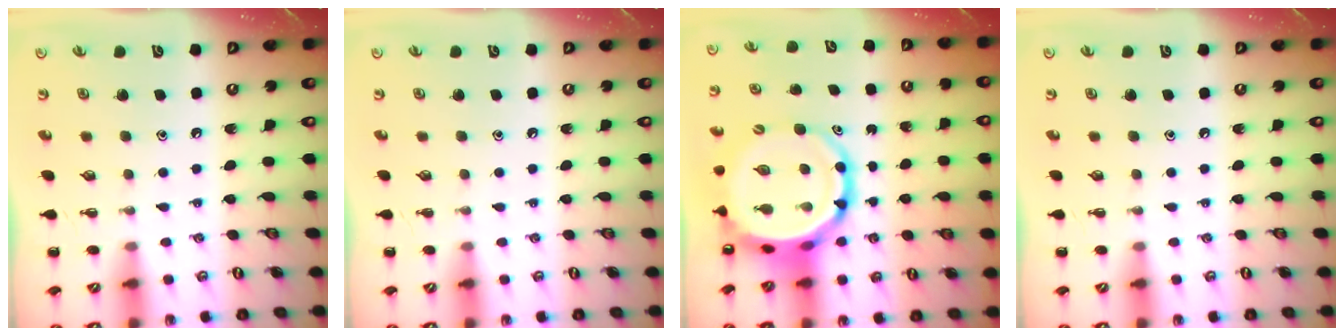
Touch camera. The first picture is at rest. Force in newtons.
{"total": 0.0}
{"total": 11.9, "press": 11.5, "slide": 3.1}
{"total": 0.0}